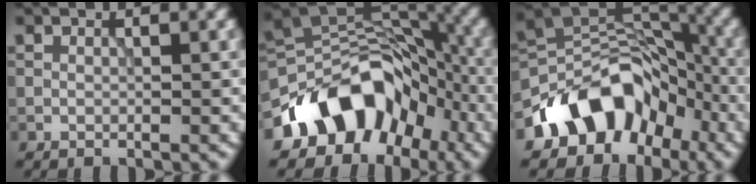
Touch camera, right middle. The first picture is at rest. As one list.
[{"total": 11.2, "force": [-6.4, 7.3, 5.6], "torque": [-0.072, 0.018, -0.123]}, {"total": 10.1, "force": [-6.1, 6.6, 4.6], "torque": [-0.044, 0.011, -0.117]}]